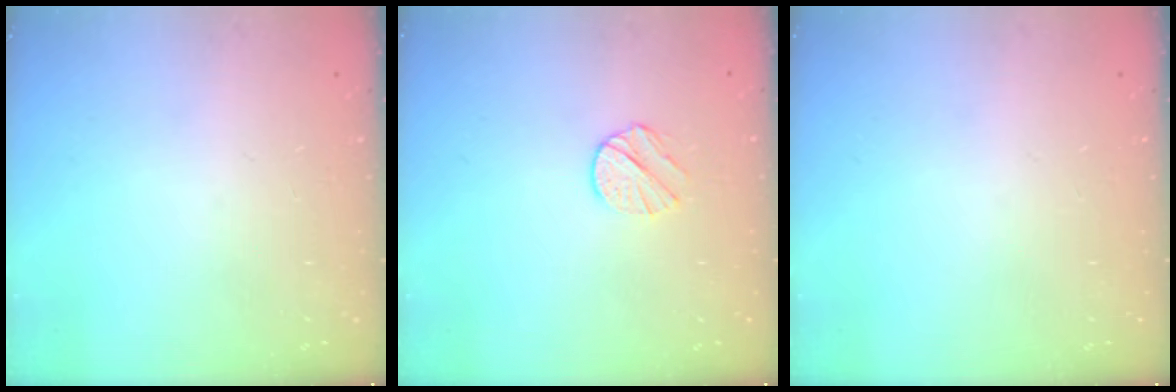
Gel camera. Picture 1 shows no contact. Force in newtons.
{"total": 6.8, "press": 6.8, "slide": 0.6}
{"total": 0.0}